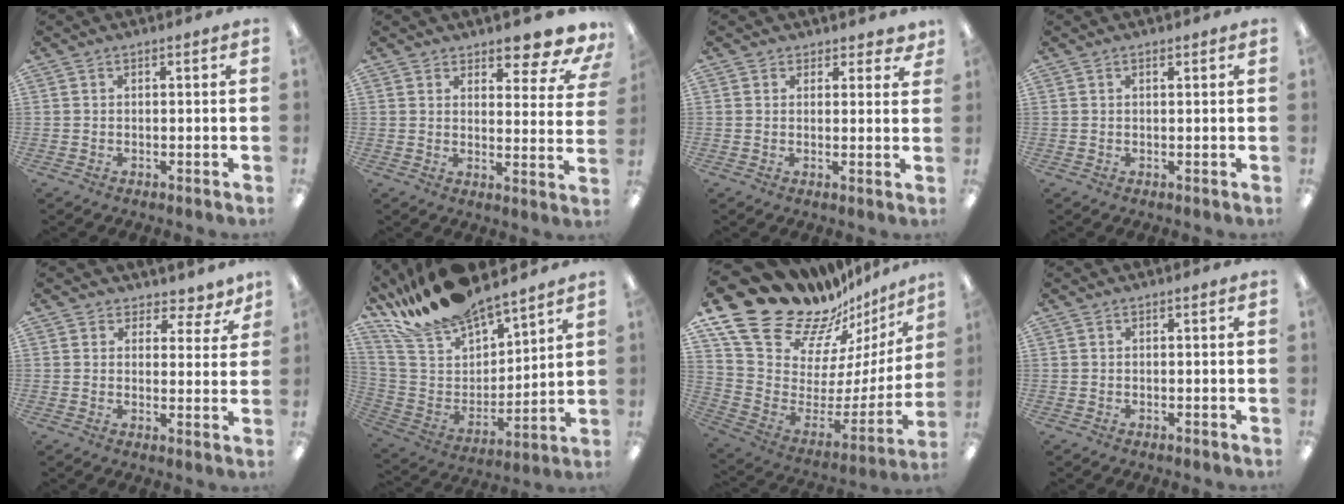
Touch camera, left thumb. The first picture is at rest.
{"total": 9.1, "force": [7.7, 2.9, 4.0], "torque": [-0.036, -0.059, 0.132]}
{"total": 2.6, "force": [1.9, 1.7, 0.4], "torque": [0.004, -0.008, 0.034]}
{"total": 0.6, "force": [0.5, 0.2, 0.2], "torque": [-0.005, 0.000, 0.009]}
{"total": 4.7, "force": [3.5, 3.0, 1.1], "torque": [-0.006, -0.029, 0.060]}
{"total": 19.8, "force": [18.2, 5.2, 5.9], "torque": [-0.147, -0.124, 0.328]}
{"total": 24.0, "force": [18.4, 11.0, 10.8], "torque": [-0.174, -0.149, 0.347]}
{"total": 0.0}